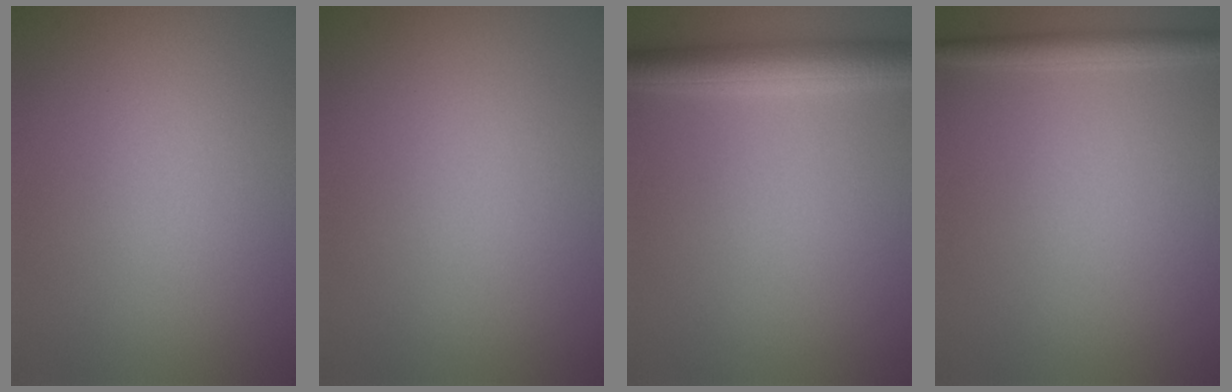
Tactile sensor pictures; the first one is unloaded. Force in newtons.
{"total": 0.0}
{"total": 4.1, "press": 4.1, "slide": 0.1}
{"total": 2.0, "press": 2.0, "slide": 0.1}